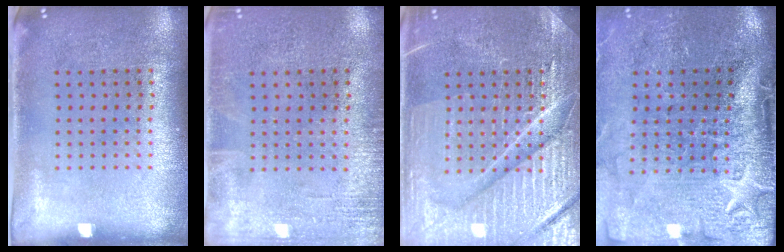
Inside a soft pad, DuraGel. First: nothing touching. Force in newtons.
{"total": 1.9, "press": 1.9, "slide": 0.2}
{"total": 7.6, "press": 7.5, "slide": 1.0}
{"total": 4.5, "press": 3.8, "slide": 2.6}